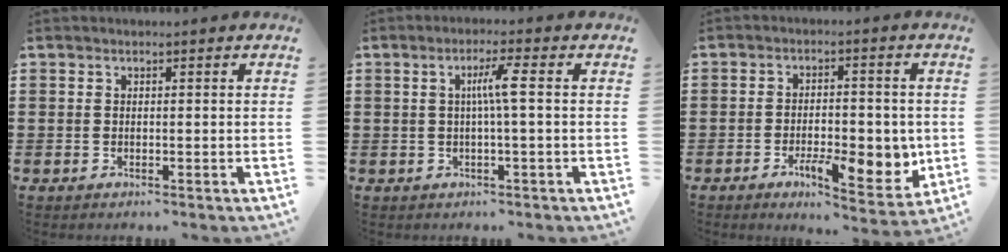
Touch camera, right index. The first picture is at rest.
{"total": 4.3, "force": [0.1, -0.2, 4.3], "torque": [-0.082, -0.001, -0.004]}
{"total": 9.1, "force": [-3.1, 3.8, 7.7], "torque": [-0.107, -0.008, -0.050]}